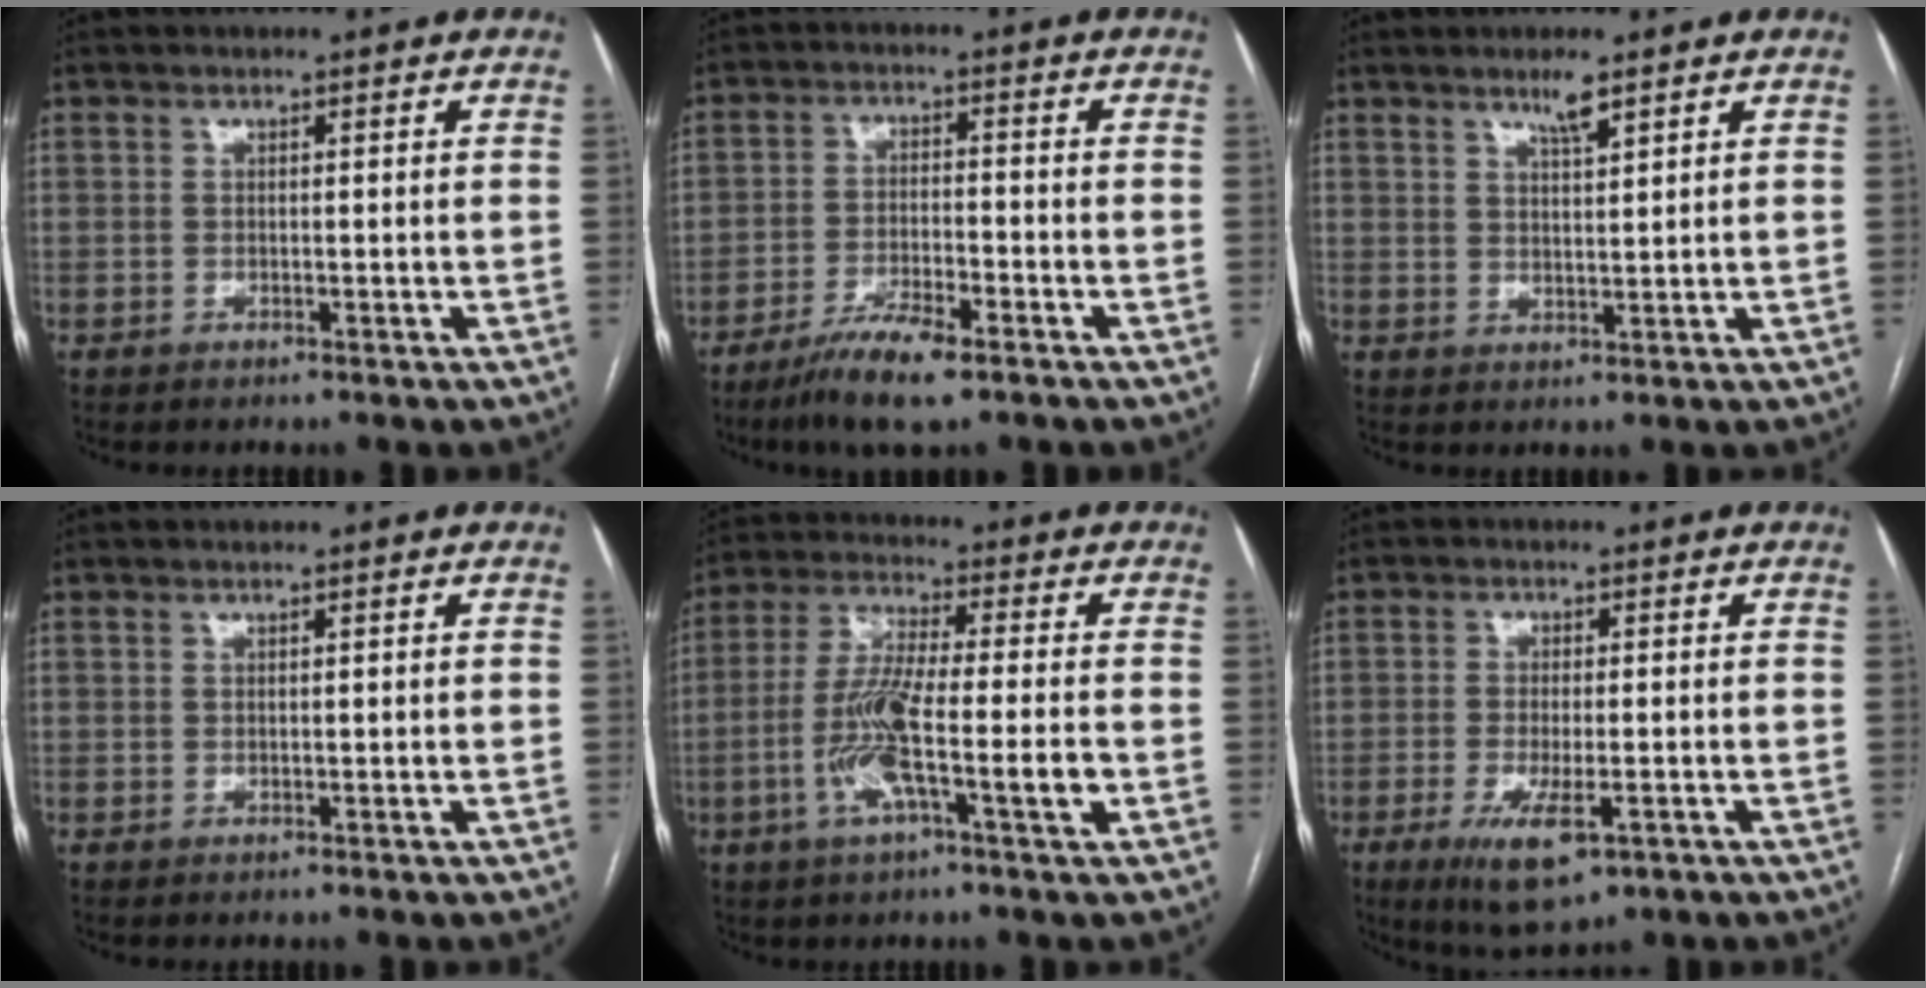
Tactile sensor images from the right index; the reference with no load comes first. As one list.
[{"total": 7.7, "force": [-5.4, 1.1, 5.3], "torque": [-0.099, -0.015, -0.096]}, {"total": 3.1, "force": [2.4, 0.2, 1.9], "torque": [-0.035, -0.004, 0.042]}, {"total": 0.0}, {"total": 11.3, "force": [-3.2, 0.8, 10.8], "torque": [-0.207, -0.002, -0.064]}, {"total": 7.6, "force": [-3.4, 2.2, 6.4], "torque": [-0.116, -0.018, -0.050]}]